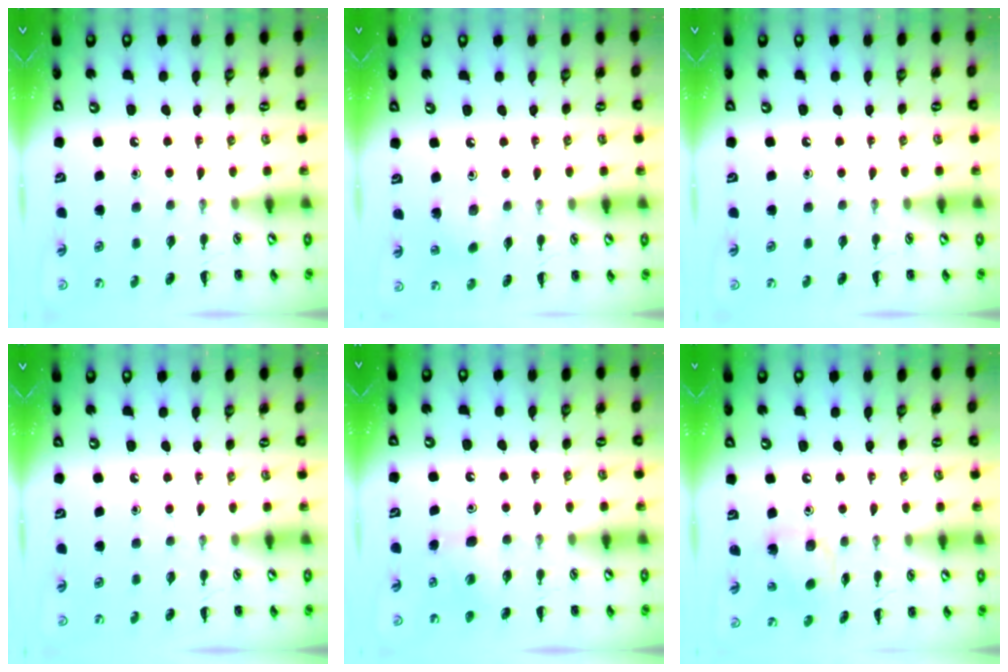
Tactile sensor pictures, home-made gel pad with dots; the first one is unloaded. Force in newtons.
{"total": 2.2, "press": 2.1, "slide": 0.7}
{"total": 0.0}
{"total": 0.0}
{"total": 5.0, "press": 4.8, "slide": 1.4}
{"total": 8.6, "press": 8.6, "slide": 0.8}